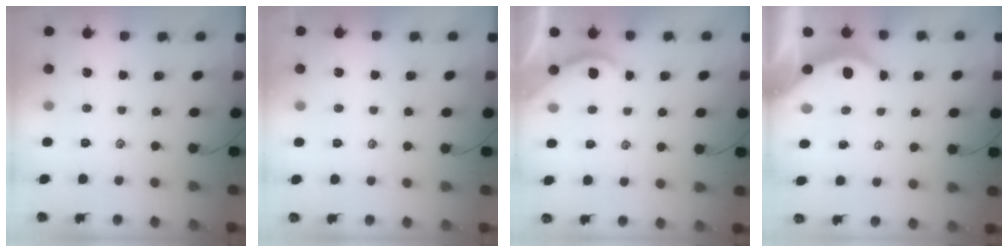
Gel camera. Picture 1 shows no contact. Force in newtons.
{"total": 1.9, "press": 1.8, "slide": 0.4}
{"total": 2.3, "press": 2.2, "slide": 0.3}
{"total": 3.7, "press": 3.7, "slide": 0.4}